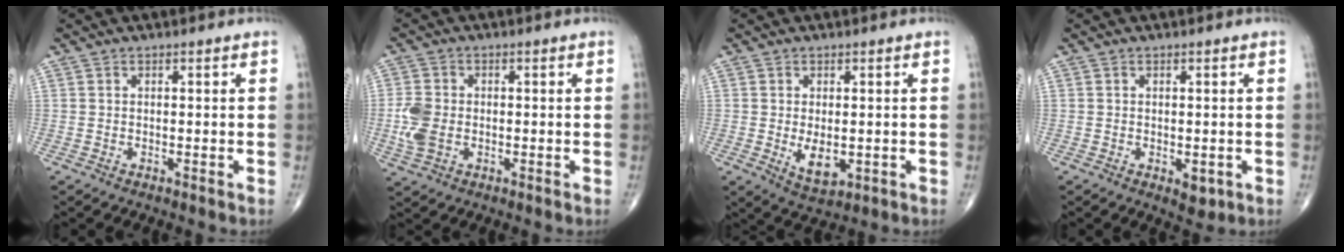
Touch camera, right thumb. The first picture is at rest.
{"total": 6.1, "force": [-0.9, 4.3, 4.2], "torque": [-0.098, 0.004, -0.018]}
{"total": 5.3, "force": [-0.7, 2.9, 4.4], "torque": [-0.063, -0.012, 0.002]}
{"total": 2.6, "force": [-0.7, 1.5, 2.0], "torque": [-0.013, -0.002, -0.002]}